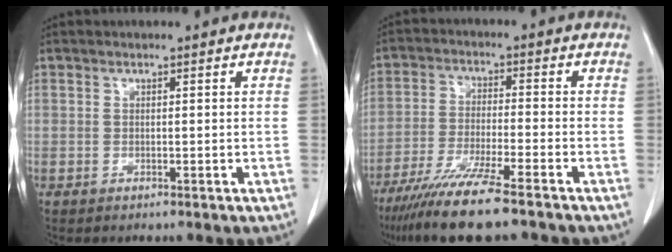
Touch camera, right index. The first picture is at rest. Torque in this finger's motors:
{"motor_torque": [0.50, -0.51, 0.55, 0.21]}